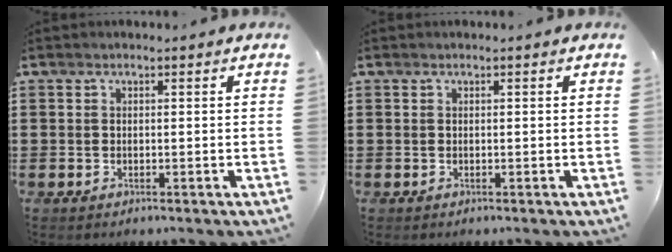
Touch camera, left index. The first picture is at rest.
{"total": 0.0}